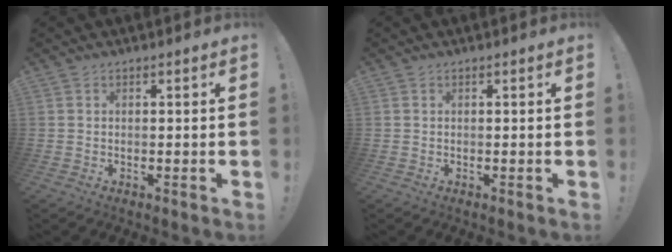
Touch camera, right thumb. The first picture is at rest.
{"total": 0.0}